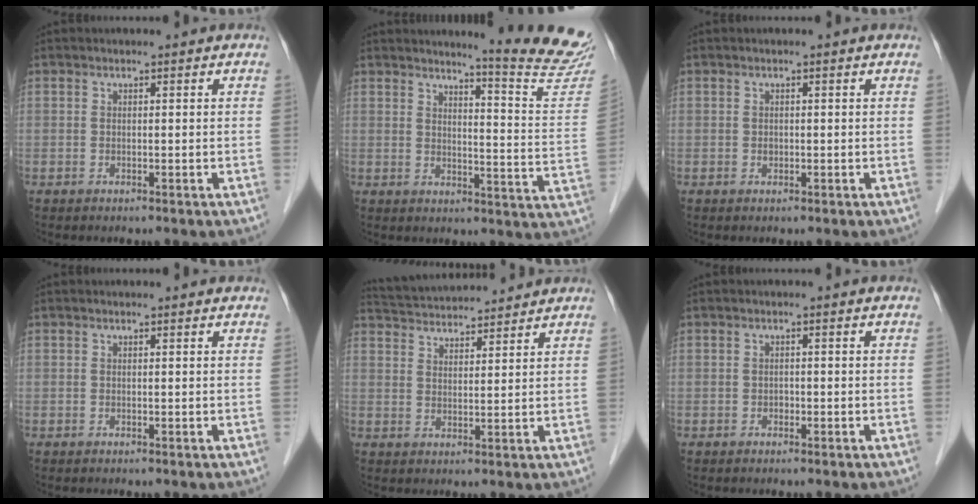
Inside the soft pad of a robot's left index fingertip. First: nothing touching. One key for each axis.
{"total": 14.3, "fx": 13.5, "fy": -1.6, "fz": 4.2, "tx": -0.051, "ty": -0.116, "tz": 0.142}
{"total": 0.6, "fx": -0.4, "fy": 0.4, "fz": 0.2, "tx": -0.001, "ty": -0.003, "tz": -0.009}
{"total": 0.8, "fx": 0.7, "fy": 0.1, "fz": 0.1, "tx": -0.011, "ty": -0.001, "tz": 0.004}
{"total": 8.7, "fx": 8.5, "fy": 0.4, "fz": 1.9, "tx": -0.044, "ty": 0.029, "tz": 0.136}
{"total": 0.7, "fx": -0.6, "fy": 0.4, "fz": 0.2, "tx": -0.001, "ty": -0.003, "tz": -0.012}